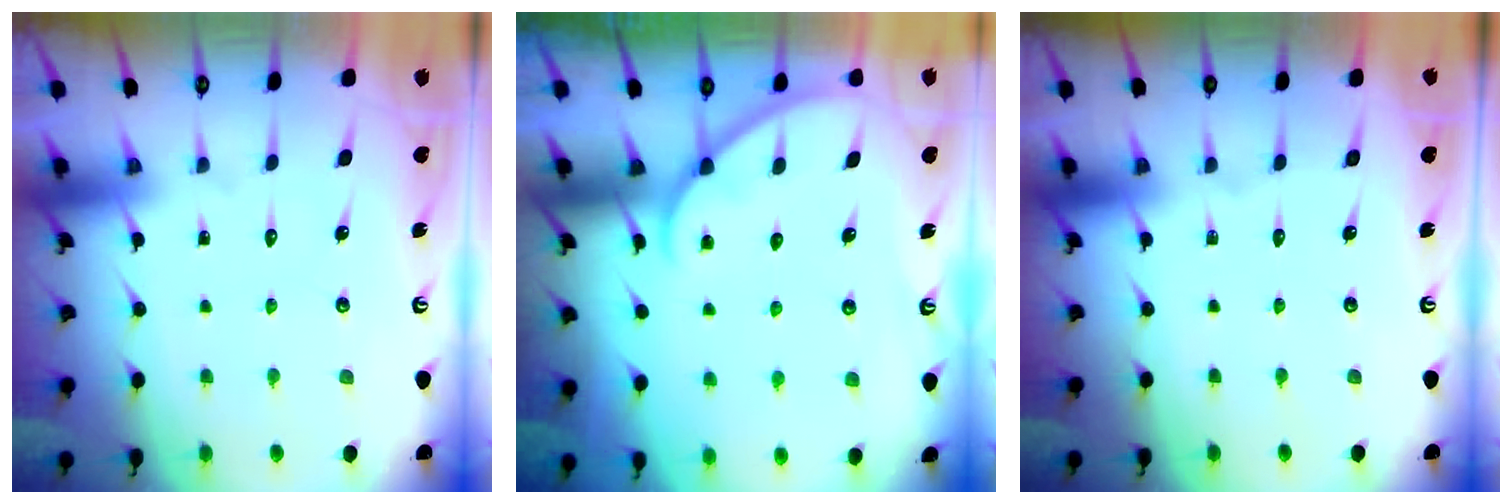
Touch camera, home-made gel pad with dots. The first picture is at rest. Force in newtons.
{"total": 2.9, "press": 2.9, "slide": 0.4}
{"total": 0.0}